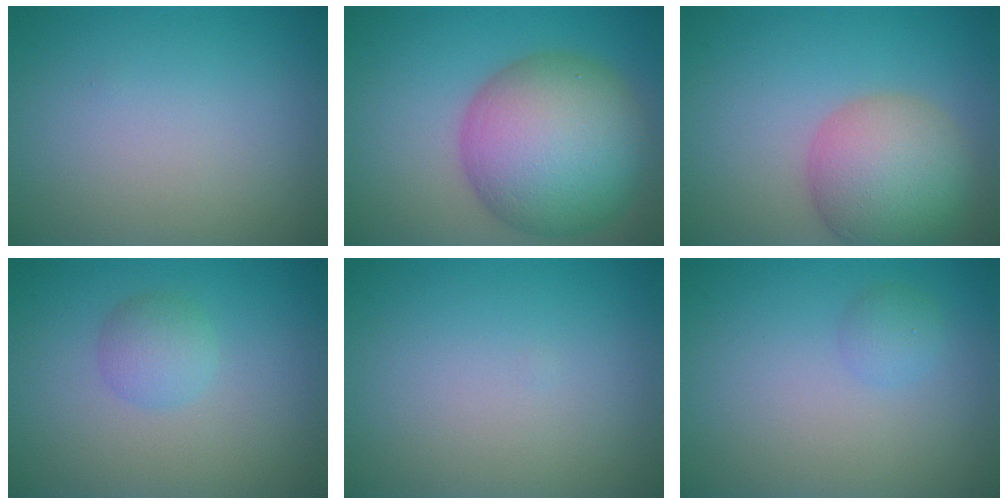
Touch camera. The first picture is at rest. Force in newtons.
{"total": 12.1, "press": 12.1, "slide": 0.5}
{"total": 7.3, "press": 7.3, "slide": 0.4}
{"total": 2.0, "press": 2.0, "slide": 0.0}
{"total": 0.0}
{"total": 1.2, "press": 1.2, "slide": 0.1}